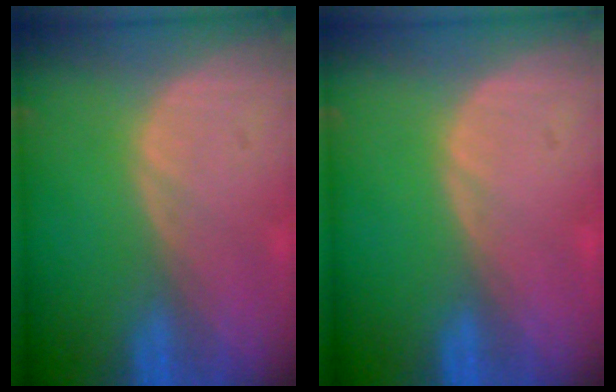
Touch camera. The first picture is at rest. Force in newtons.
{"total": 0.0}